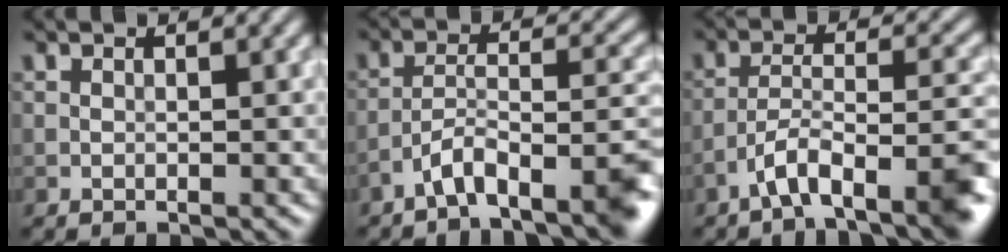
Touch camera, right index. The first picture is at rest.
{"total": 6.6, "force": [-4.5, 1.5, 4.6], "torque": [-0.071, 0.008, -0.079]}
{"total": 7.5, "force": [-4.8, 2.1, 5.4], "torque": [-0.082, 0.006, -0.082]}